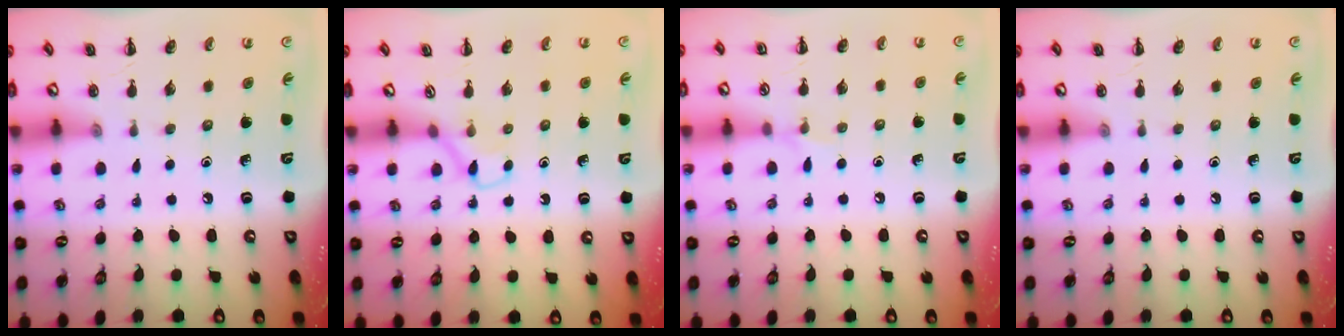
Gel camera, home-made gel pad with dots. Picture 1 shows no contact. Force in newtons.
{"total": 3.5, "press": 3.3, "slide": 1.2}
{"total": 4.1, "press": 3.7, "slide": 1.6}
{"total": 0.0}